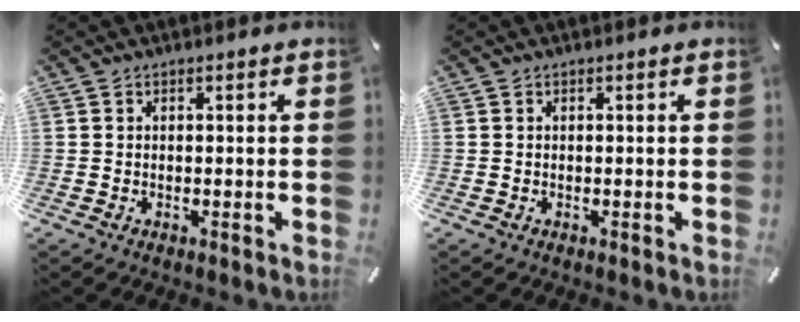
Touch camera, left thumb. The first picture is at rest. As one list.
[{"total": 0.0}]